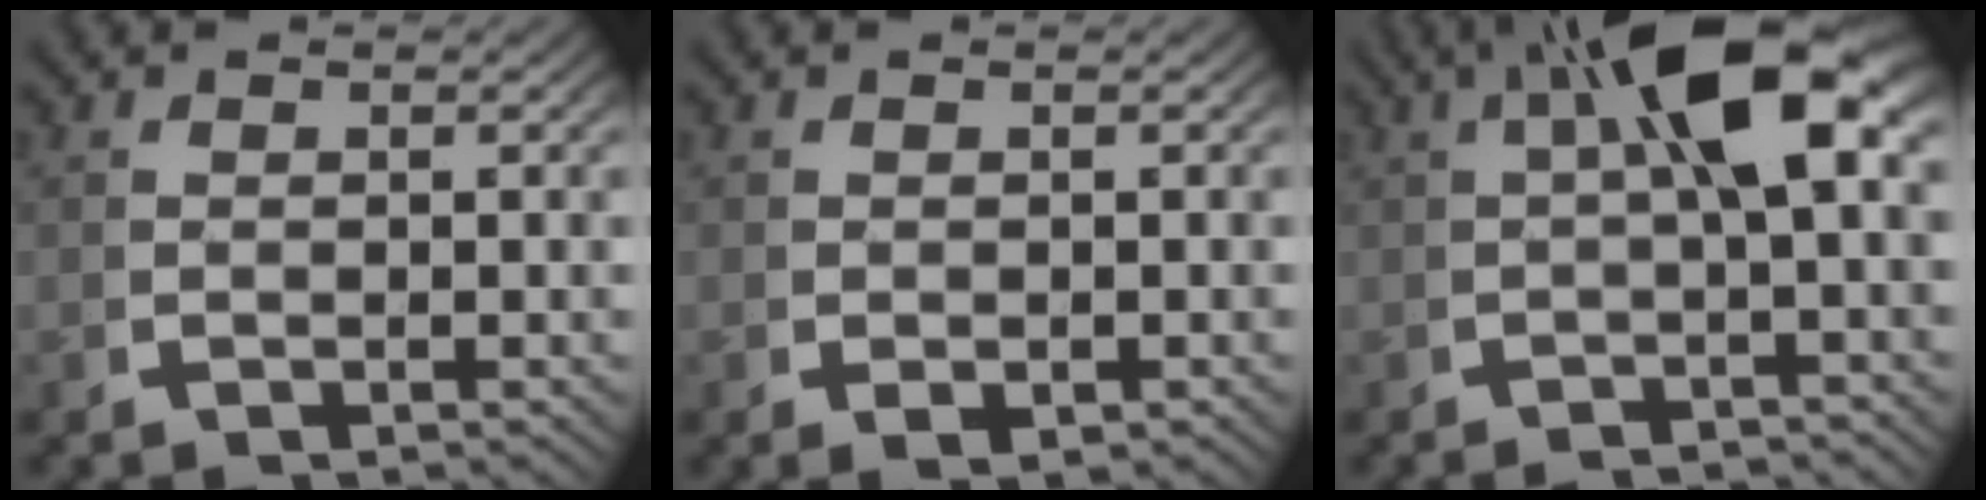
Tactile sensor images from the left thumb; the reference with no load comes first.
{"total": 1.5, "force": [-0.4, 1.0, 1.0], "torque": [-0.022, -0.011, 0.000]}
{"total": 9.7, "force": [1.1, 3.5, 9.0], "torque": [-0.136, 0.010, 0.013]}